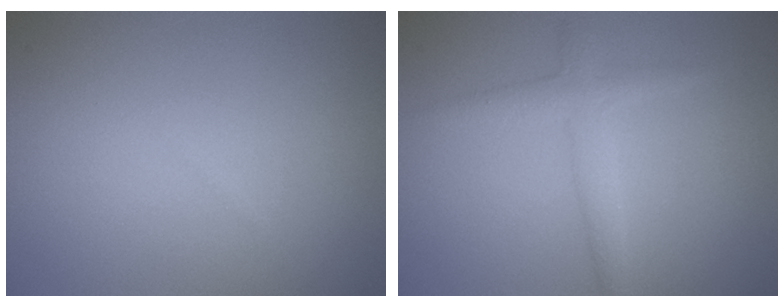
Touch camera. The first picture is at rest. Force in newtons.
{"total": 2.2, "press": 2.2, "slide": 0.1}